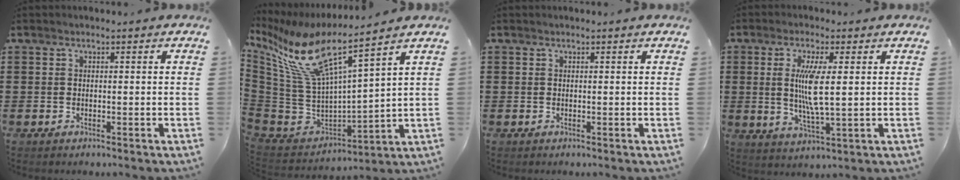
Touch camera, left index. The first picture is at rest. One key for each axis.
{"total": 10.9, "fx": 6.9, "fy": 1.7, "fz": 8.2, "tx": -0.212, "ty": -0.065, "tz": 0.109}
{"total": 0.0}
{"total": 6.9, "fx": 1.2, "fy": 1.4, "fz": 6.6, "tx": -0.136, "ty": -0.003, "tz": 0.016}